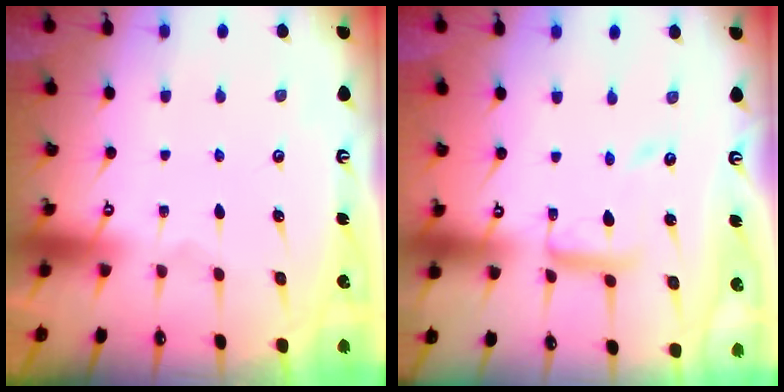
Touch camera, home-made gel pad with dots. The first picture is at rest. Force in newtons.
{"total": 11.0, "press": 11.0, "slide": 1.2}